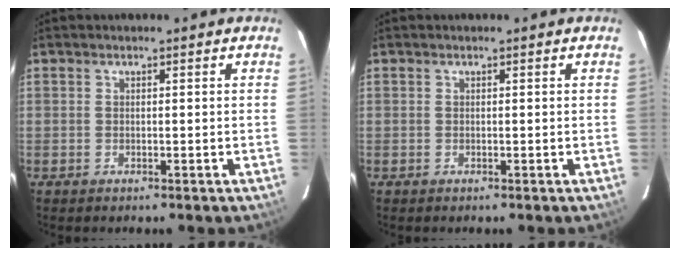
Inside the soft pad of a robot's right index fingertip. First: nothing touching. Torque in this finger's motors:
{"motor_torque": [0.00, 0.00, 0.06, 0.00]}